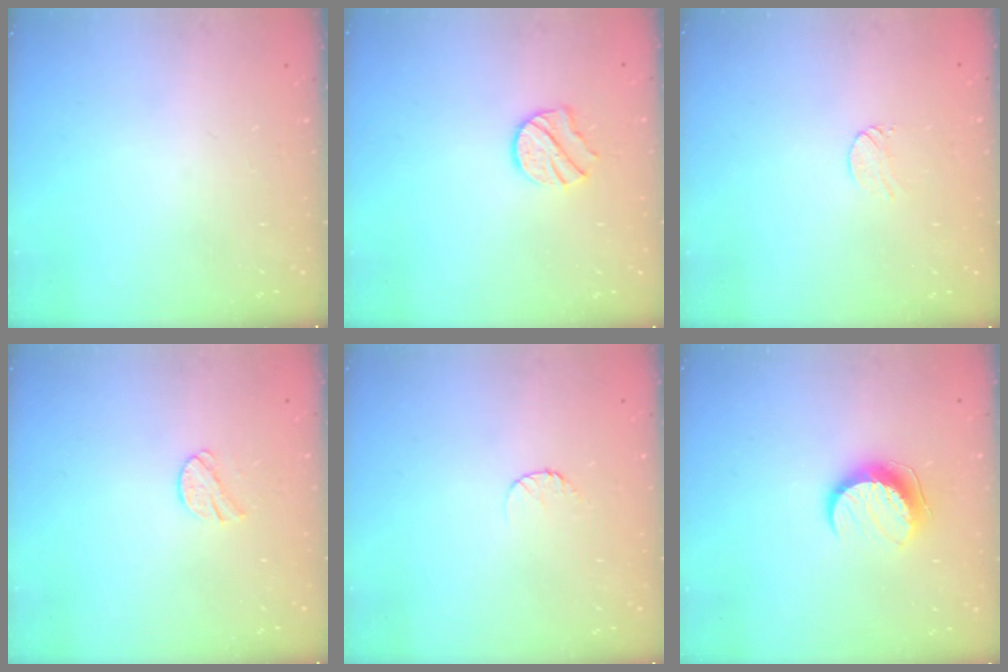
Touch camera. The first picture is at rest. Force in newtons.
{"total": 7.9, "press": 7.9, "slide": 0.3}
{"total": 5.4, "press": 5.3, "slide": 0.5}
{"total": 8.5, "press": 8.4, "slide": 0.7}
{"total": 5.2, "press": 5.2, "slide": 0.5}
{"total": 9.6, "press": 9.6, "slide": 0.4}